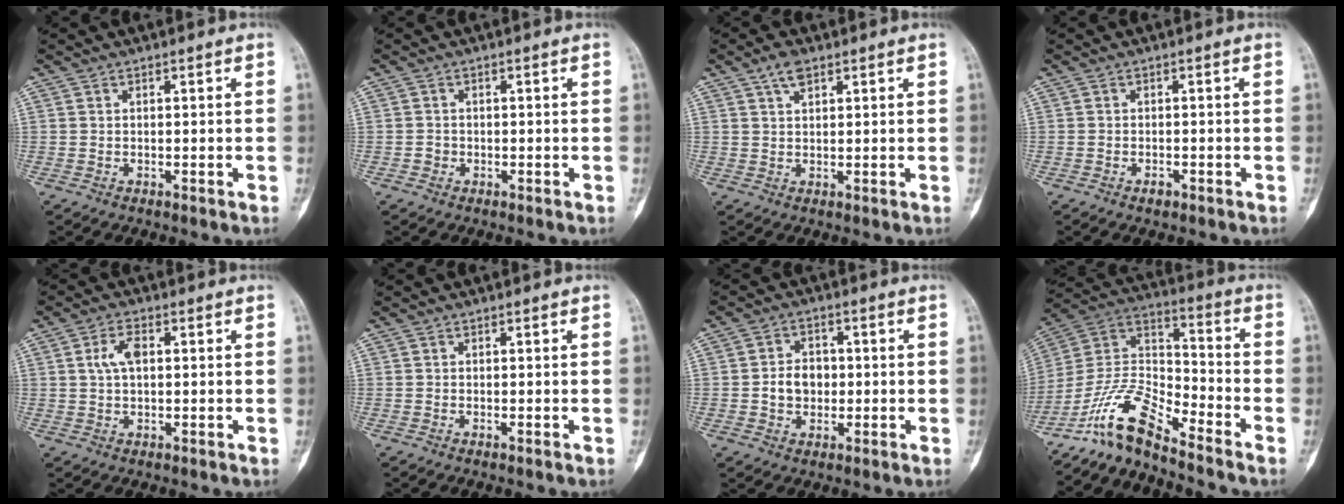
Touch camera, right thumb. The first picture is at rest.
{"total": 1.1, "force": [-0.4, 1.0, 0.2], "torque": [0.004, 0.006, -0.010]}
{"total": 3.3, "force": [2.0, 1.7, 2.1], "torque": [-0.032, -0.001, 0.037]}
{"total": 1.2, "force": [-0.7, 0.7, 0.7], "torque": [-0.012, 0.003, -0.011]}
{"total": 4.4, "force": [0.8, 2.3, 3.6], "torque": [-0.074, 0.006, 0.014]}
{"total": 0.0}
{"total": 5.6, "force": [-0.4, 4.5, 3.3], "torque": [-0.030, 0.014, -0.008]}
{"total": 11.5, "force": [-9.8, 2.4, 5.5], "torque": [-0.116, 0.087, -0.199]}